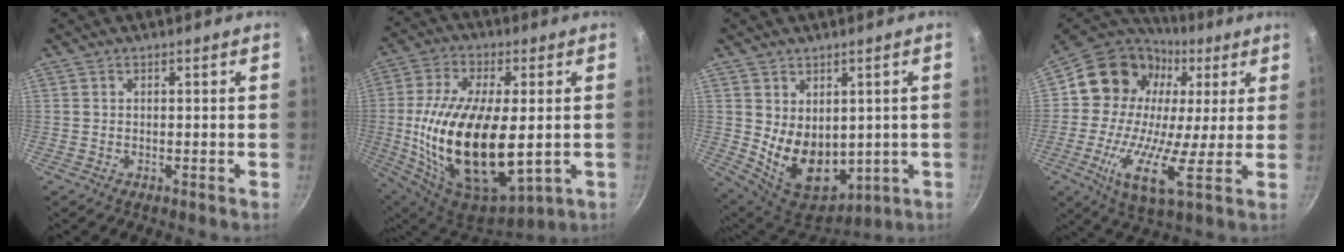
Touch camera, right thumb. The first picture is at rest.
{"total": 25.1, "force": [-1.4, 12.0, 22.0], "torque": [-0.418, -0.002, -0.010]}
{"total": 11.6, "force": [1.9, 8.3, 7.9], "torque": [-0.101, -0.041, 0.062]}
{"total": 20.4, "force": [2.9, 13.4, 15.1], "torque": [-0.253, 0.010, 0.024]}